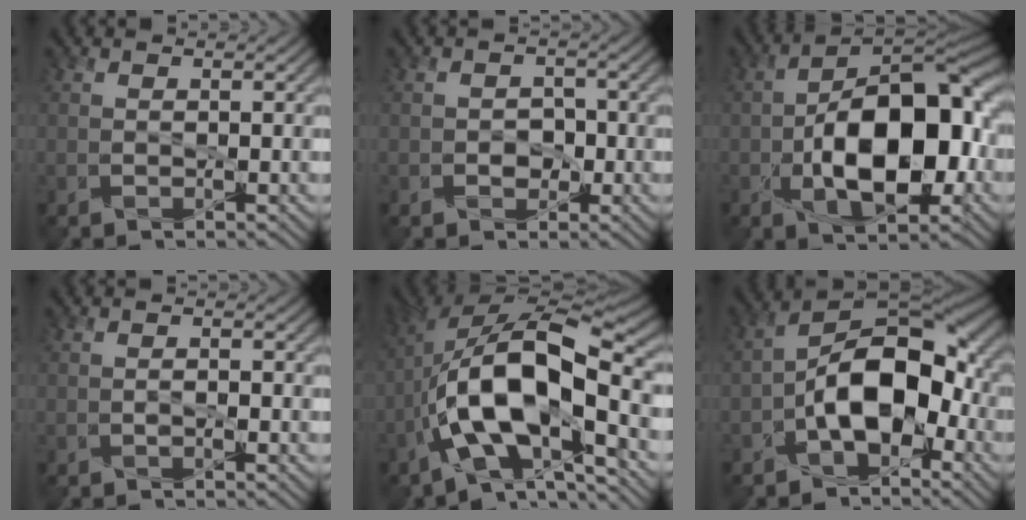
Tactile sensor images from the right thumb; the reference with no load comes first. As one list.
[{"total": 2.2, "force": [-0.9, 1.9, 0.8], "torque": [0.005, 0.010, -0.025]}, {"total": 14.4, "force": [-3.2, 7.2, 12.1], "torque": [-0.175, -0.006, -0.055]}, {"total": 0.7, "force": [-0.6, -0.1, 0.3], "torque": [0.011, 0.005, -0.008]}, {"total": 15.3, "force": [-4.7, 5.7, 13.4], "torque": [-0.232, 0.012, -0.085]}, {"total": 12.6, "force": [-3.4, 6.9, 9.9], "torque": [-0.151, 0.011, -0.069]}]